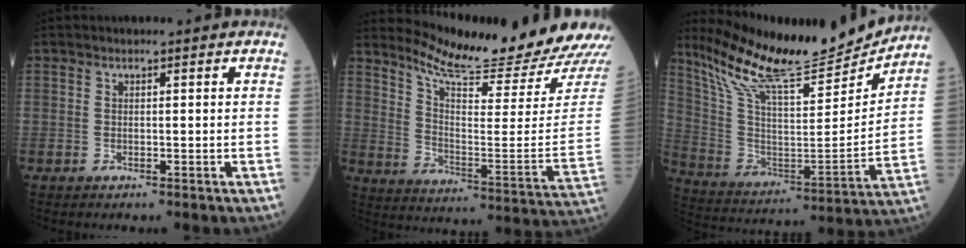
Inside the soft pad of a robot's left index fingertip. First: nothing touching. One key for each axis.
{"total": 17.5, "fx": 16.7, "fy": -1.8, "fz": 5.1, "tx": -0.098, "ty": -0.104, "tz": 0.240}
{"total": 21.0, "fx": 19.2, "fy": 1.9, "fz": 8.4, "tx": -0.166, "ty": -0.041, "tz": 0.316}